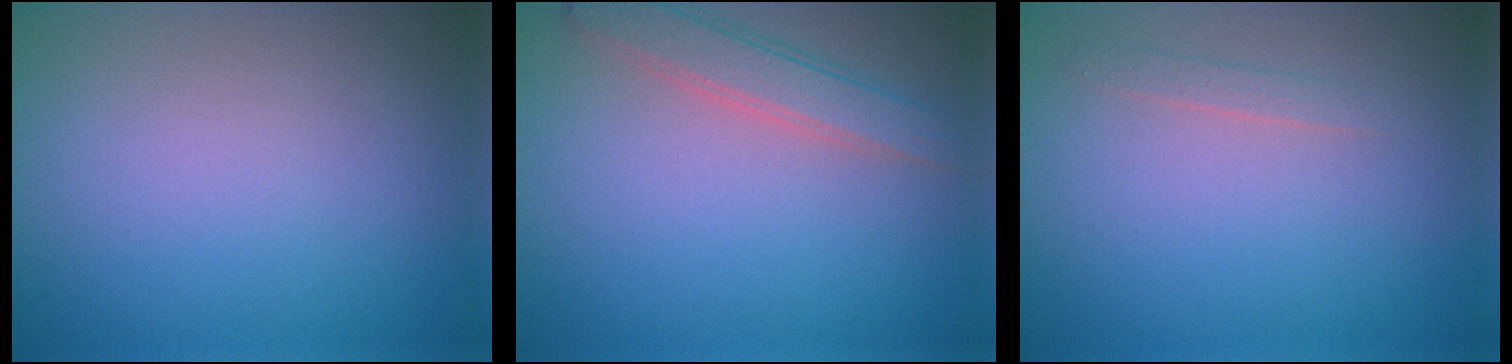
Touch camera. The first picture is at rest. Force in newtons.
{"total": 2.9, "press": 2.9, "slide": 0.1}
{"total": 0.8, "press": 0.8, "slide": 0.0}